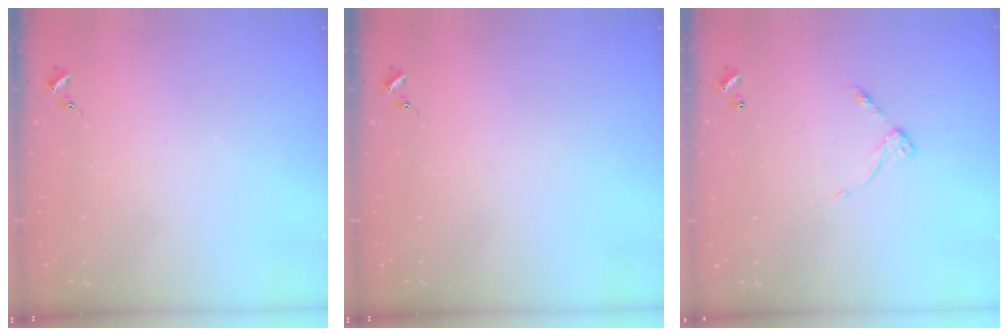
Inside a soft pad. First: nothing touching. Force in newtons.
{"total": 0.0}
{"total": 7.1, "press": 7.1, "slide": 0.5}